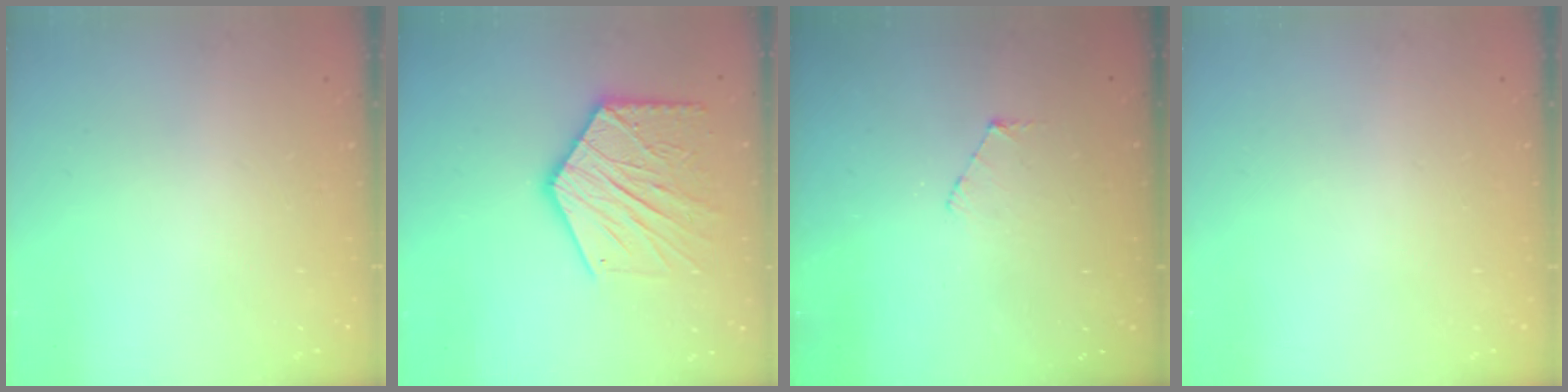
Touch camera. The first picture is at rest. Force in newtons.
{"total": 17.7, "press": 17.6, "slide": 1.4}
{"total": 5.0, "press": 5.0, "slide": 0.5}
{"total": 0.0}